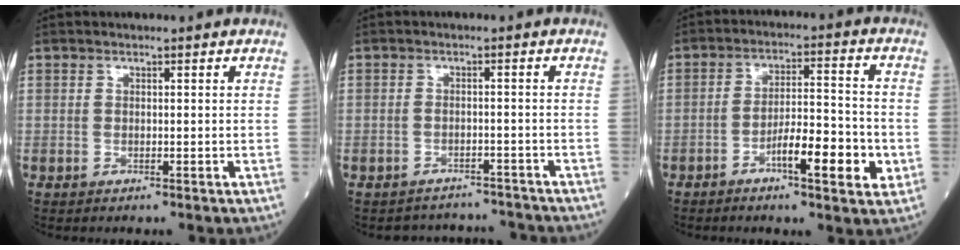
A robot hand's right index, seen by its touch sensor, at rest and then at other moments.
{"total": 5.6, "force": [-5.0, 1.8, -1.5], "torque": [0.027, 0.028, -0.067]}
{"total": 9.3, "force": [-3.5, 1.8, 8.4], "torque": [-0.134, 0.005, -0.058]}